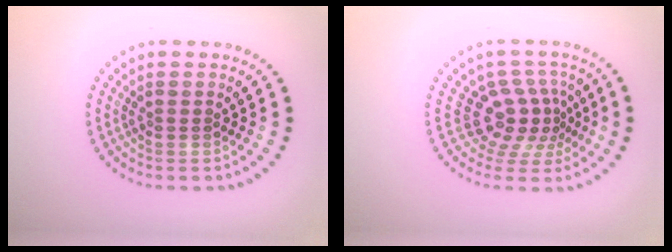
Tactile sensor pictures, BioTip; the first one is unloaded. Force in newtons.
{"total": 3.7, "press": 2.6, "slide": 2.6}